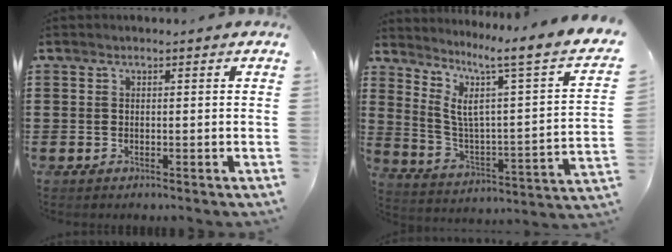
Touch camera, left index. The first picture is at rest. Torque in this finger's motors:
{"motor_torque": [1.15, -0.99, 0.20, 0.16]}